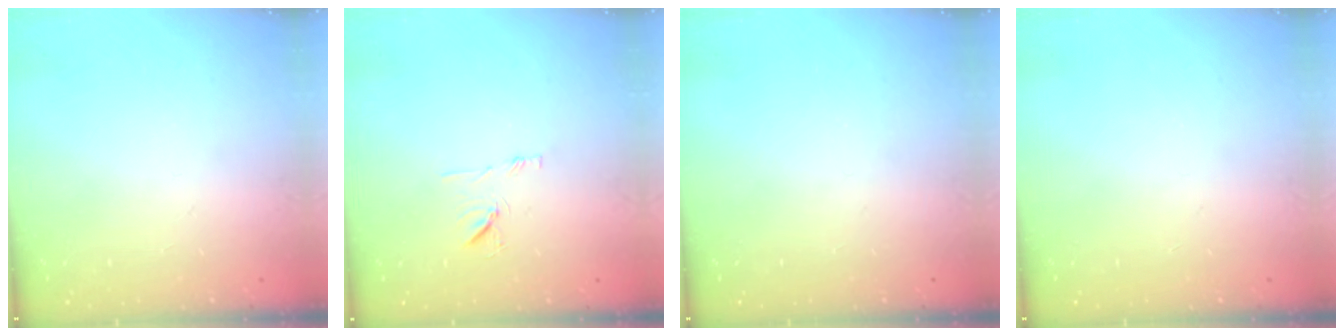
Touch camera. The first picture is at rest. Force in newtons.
{"total": 7.5, "press": 7.4, "slide": 0.6}
{"total": 0.0}
{"total": 0.0}